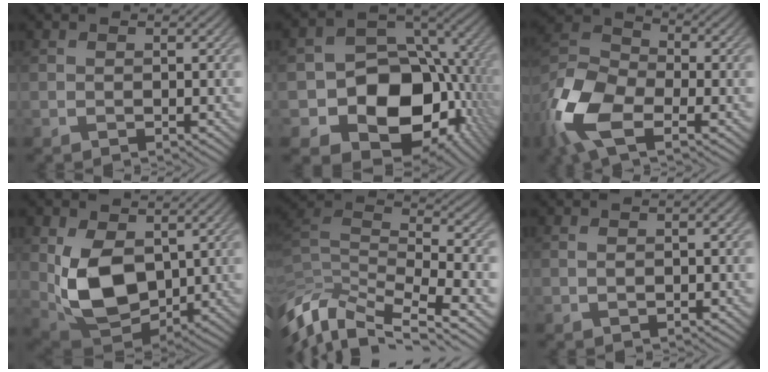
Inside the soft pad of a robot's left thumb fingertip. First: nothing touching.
{"total": 16.8, "force": [-4.6, 13.0, 9.5], "torque": [-0.152, -0.029, -0.074]}
{"total": 13.4, "force": [-6.1, 7.1, 9.5], "torque": [-0.238, -0.022, -0.130]}
{"total": 10.2, "force": [1.0, 6.6, 7.7], "torque": [-0.182, -0.018, 0.027]}
{"total": 10.7, "force": [-6.1, 4.2, 7.7], "torque": [-0.187, -0.010, -0.107]}
{"total": 1.9, "force": [0.5, 0.6, 1.8], "torque": [-0.029, -0.001, 0.010]}